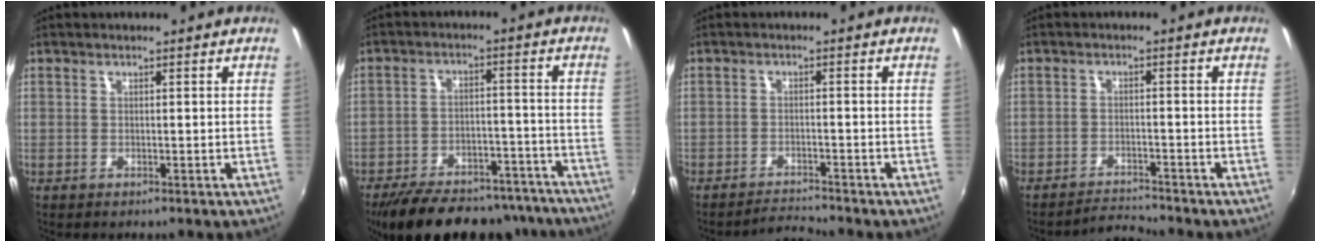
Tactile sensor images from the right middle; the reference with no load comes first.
{"total": 23.2, "force": [-19.4, 8.6, 9.4], "torque": [-0.181, 0.014, -0.250]}
{"total": 3.4, "force": [-3.3, -0.6, -0.1], "torque": [-0.014, -0.002, -0.061]}
{"total": 4.0, "force": [-3.9, -0.5, -0.1], "torque": [-0.017, 0.000, -0.071]}